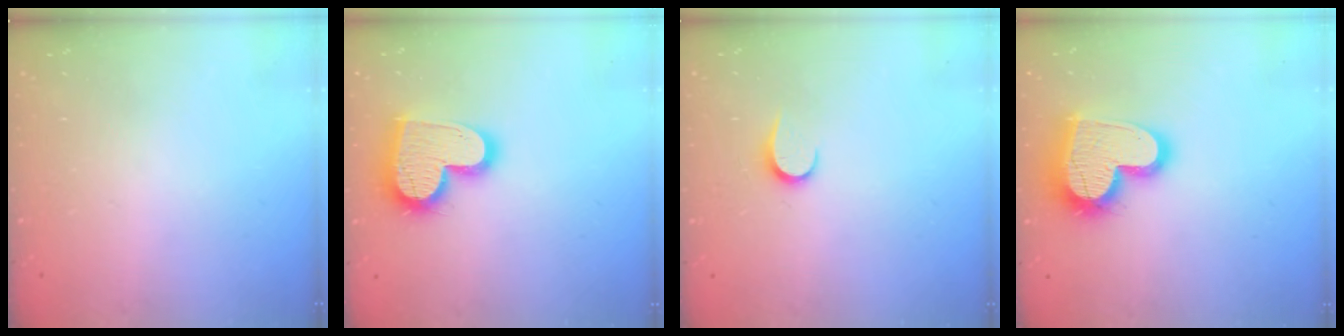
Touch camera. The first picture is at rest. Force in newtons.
{"total": 16.7, "press": 16.7, "slide": 1.1}
{"total": 5.0, "press": 5.0, "slide": 0.5}
{"total": 19.3, "press": 19.2, "slide": 1.5}